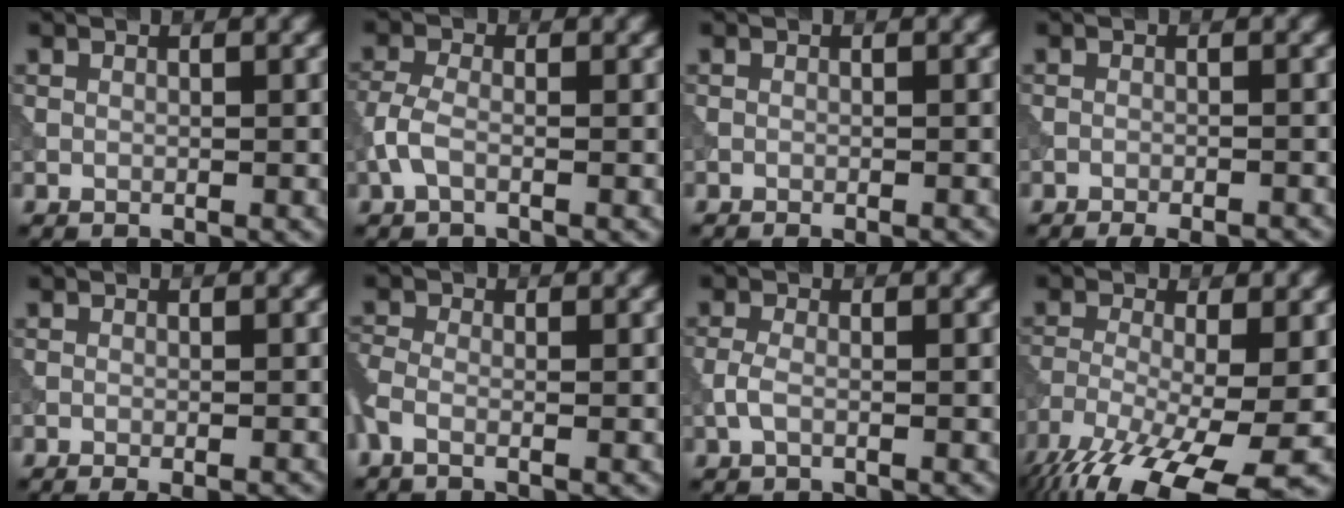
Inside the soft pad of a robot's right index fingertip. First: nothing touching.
{"total": 2.3, "force": [-1.0, 1.0, 1.8], "torque": [-0.046, 0.003, -0.029]}
{"total": 1.2, "force": [-0.9, 0.2, 0.7], "torque": [-0.001, -0.002, -0.010]}
{"total": 3.8, "force": [-3.3, 0.8, 1.7], "torque": [-0.022, 0.002, -0.040]}
{"total": 2.1, "force": [-1.4, 0.5, 1.5], "torque": [-0.014, -0.002, -0.017]}
{"total": 2.3, "force": [-1.2, 0.8, 1.8], "torque": [-0.045, -0.011, -0.038]}
{"total": 1.5, "force": [-0.5, 0.6, 1.2], "torque": [-0.032, 0.002, -0.017]}
{"total": 13.3, "force": [-7.5, 3.9, 10.3], "torque": [-0.203, -0.021, -0.130]}